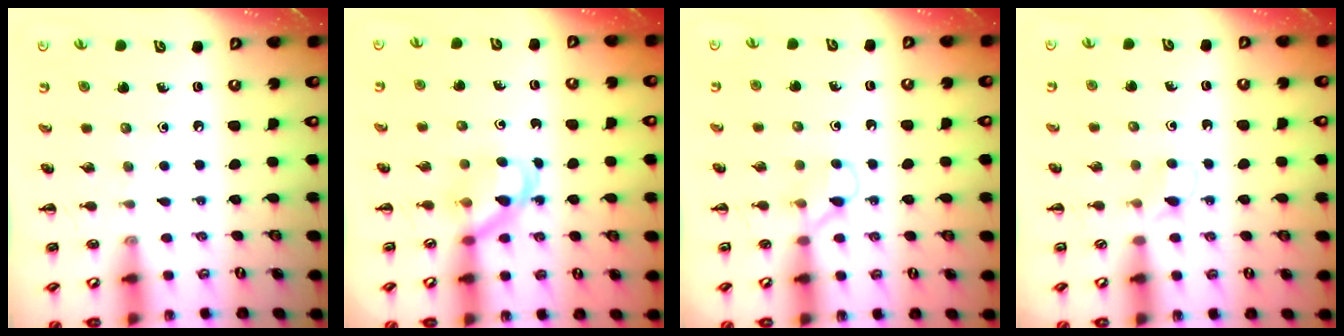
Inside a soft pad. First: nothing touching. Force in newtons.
{"total": 3.9, "press": 3.8, "slide": 1.1}
{"total": 2.9, "press": 2.7, "slide": 0.9}
{"total": 2.8, "press": 2.7, "slide": 0.8}